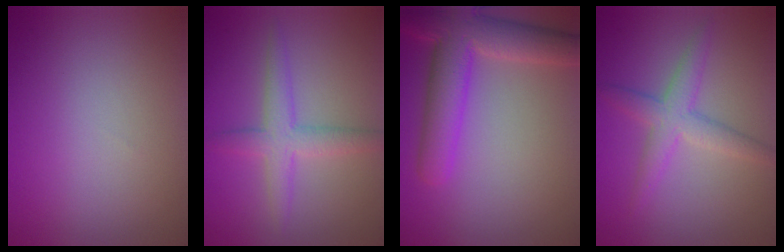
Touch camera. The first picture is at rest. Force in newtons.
{"total": 3.4, "press": 3.4, "slide": 0.1}
{"total": 7.3, "press": 7.2, "slide": 0.5}
{"total": 3.4, "press": 3.4, "slide": 0.1}